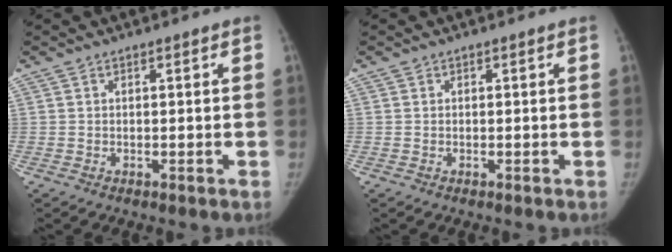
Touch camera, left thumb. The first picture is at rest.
{"total": 0.0}